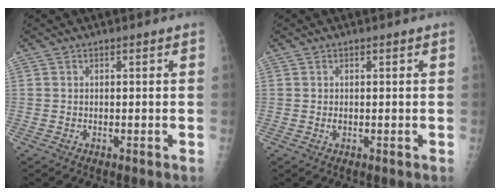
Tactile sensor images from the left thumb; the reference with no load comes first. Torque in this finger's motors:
{"motor_torque": [0.08, -0.22, 0.45, -0.09, 0.00]}